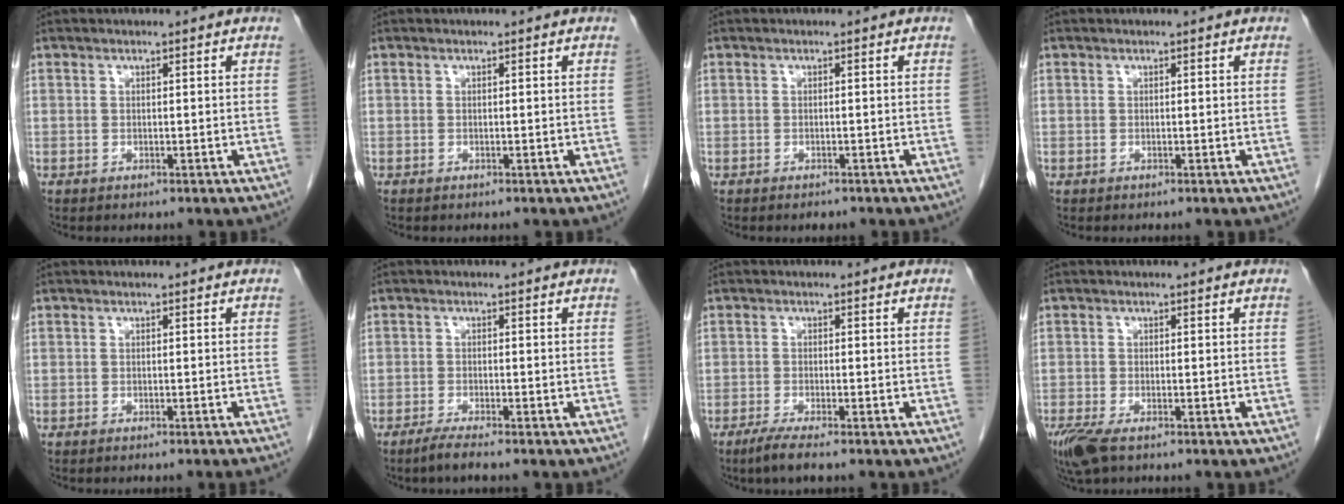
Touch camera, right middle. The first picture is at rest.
{"total": 0.0}
{"total": 1.0, "force": [-0.8, 0.3, 0.4], "torque": [-0.009, -0.001, -0.008]}
{"total": 0.0}
{"total": 2.1, "force": [-1.9, -0.5, 0.9], "torque": [-0.007, 0.006, -0.025]}
{"total": 2.4, "force": [-1.9, -0.3, 1.4], "torque": [-0.036, -0.006, -0.040]}
{"total": 3.1, "force": [-2.3, -0.1, 2.2], "torque": [-0.048, -0.009, -0.045]}
{"total": 4.7, "force": [-3.0, 1.5, 3.3], "torque": [-0.072, -0.014, -0.055]}